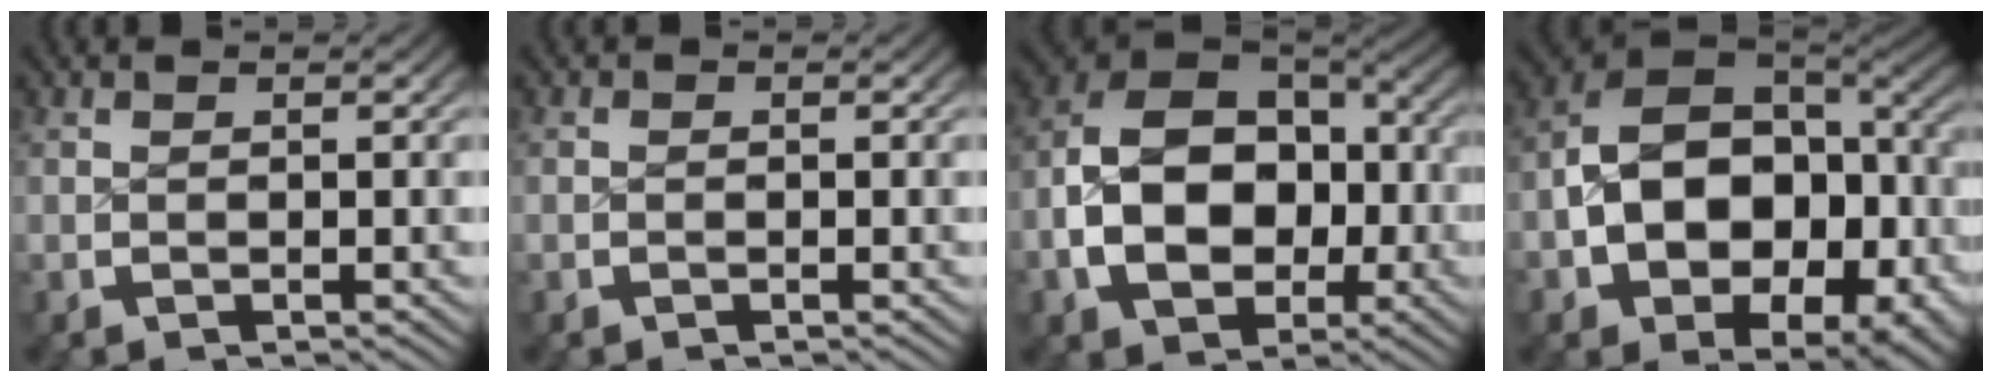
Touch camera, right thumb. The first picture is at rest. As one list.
[{"total": 1.3, "force": [-1.2, 0.1, -0.5], "torque": [-0.002, -0.006, -0.021]}, {"total": 13.4, "force": [-3.4, 9.9, 8.3], "torque": [-0.199, -0.045, -0.043]}, {"total": 15.3, "force": [-3.7, 11.2, 9.7], "torque": [-0.228, -0.064, -0.039]}]